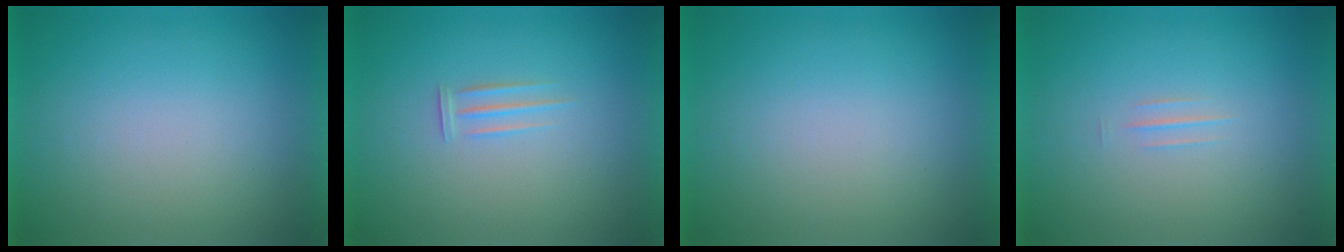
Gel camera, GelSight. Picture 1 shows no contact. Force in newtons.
{"total": 1.7}
{"total": 0.0}
{"total": 1.2}